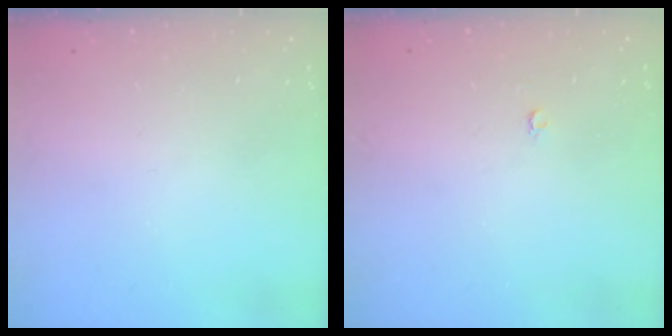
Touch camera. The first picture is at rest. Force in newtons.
{"total": 2.0, "press": 2.0, "slide": 0.4}